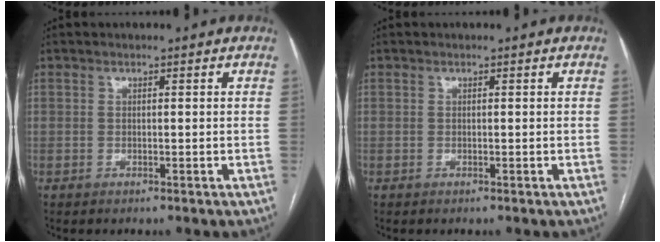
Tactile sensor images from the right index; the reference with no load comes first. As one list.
[{"total": 0.0}]